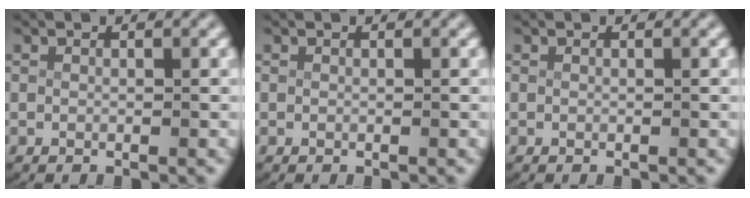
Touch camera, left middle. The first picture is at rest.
{"total": 0.0}
{"total": 0.0}